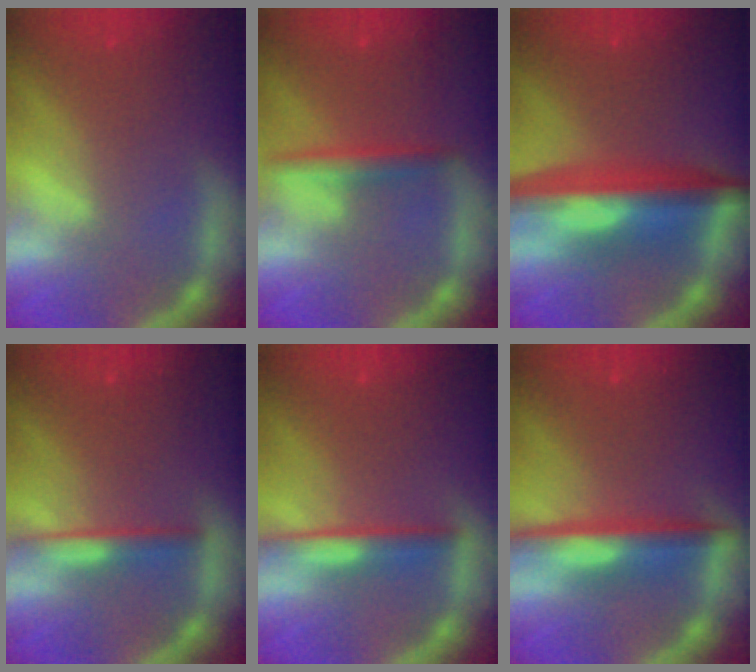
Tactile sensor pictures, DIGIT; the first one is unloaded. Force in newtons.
{"total": 2.4}
{"total": 9.0}
{"total": 2.4}
{"total": 3.0}
{"total": 5.0}